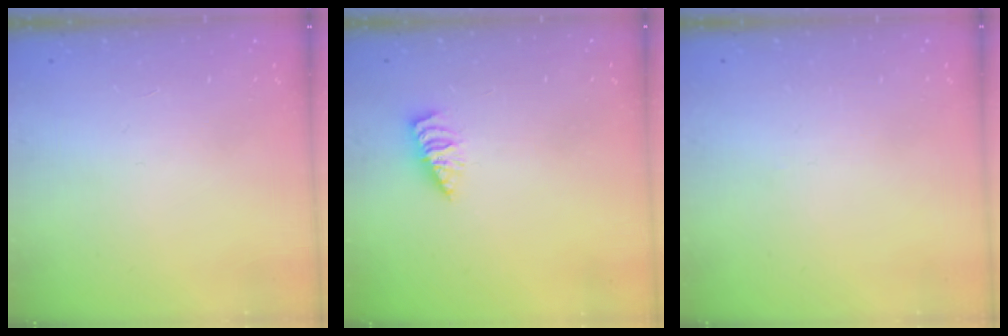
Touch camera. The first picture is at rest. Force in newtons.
{"total": 2.1, "press": 2.0, "slide": 0.3}
{"total": 0.0}